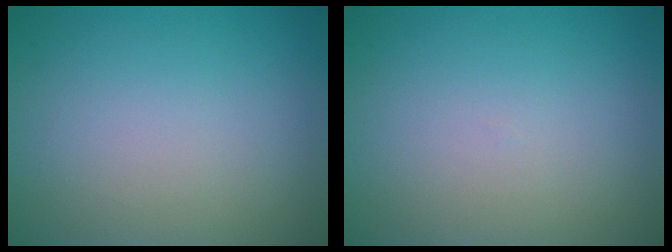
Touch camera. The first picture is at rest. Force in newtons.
{"total": 0.0}